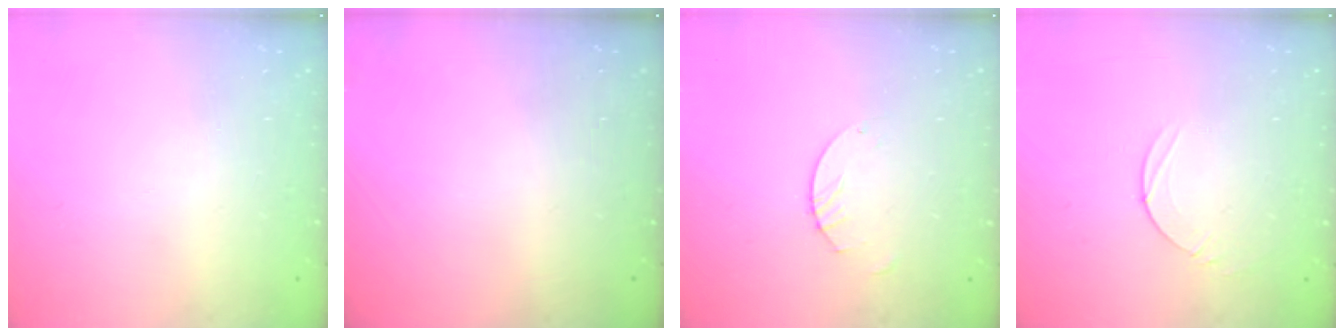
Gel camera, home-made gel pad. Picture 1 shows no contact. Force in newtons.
{"total": 0.0}
{"total": 2.5, "press": 2.5, "slide": 0.1}
{"total": 4.9, "press": 4.9, "slide": 0.4}